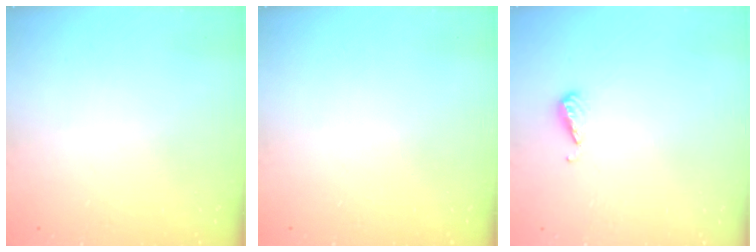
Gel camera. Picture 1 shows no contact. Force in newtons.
{"total": 0.0}
{"total": 4.9, "press": 4.9, "slide": 0.5}